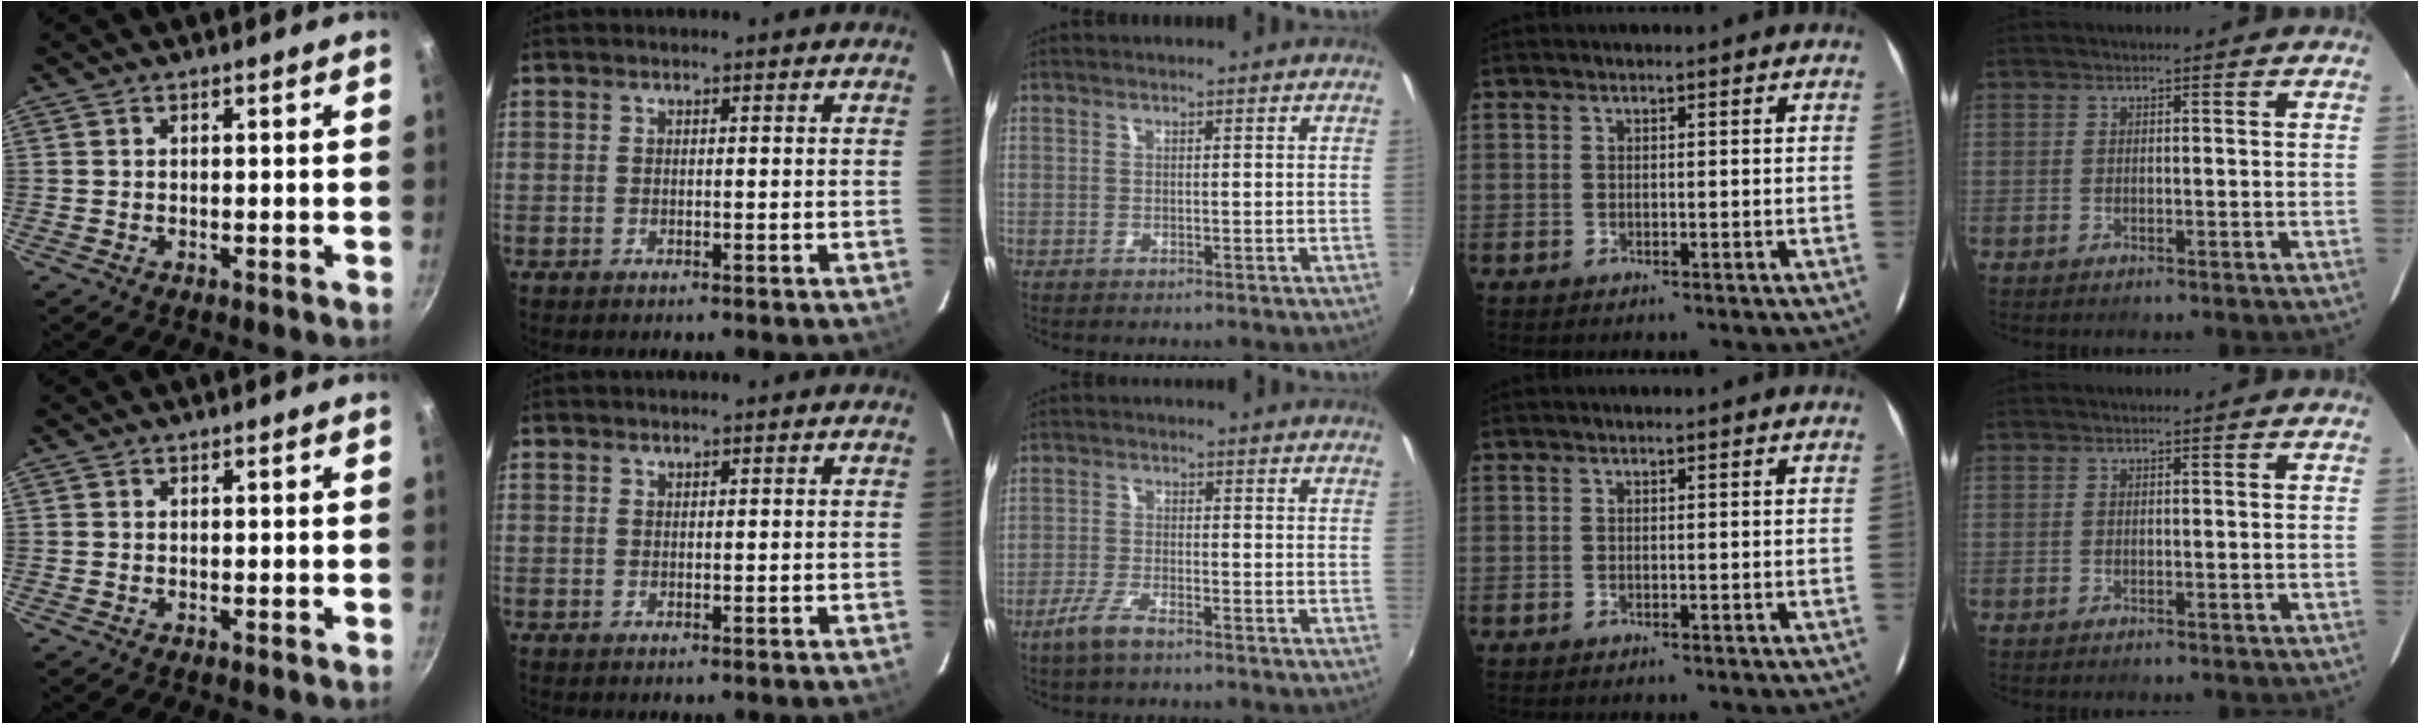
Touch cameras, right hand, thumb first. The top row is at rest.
{"middle": {"total": 4.7, "force": [-3.5, 0.9, 2.9], "torque": [-0.077, -0.008, -0.071]}}